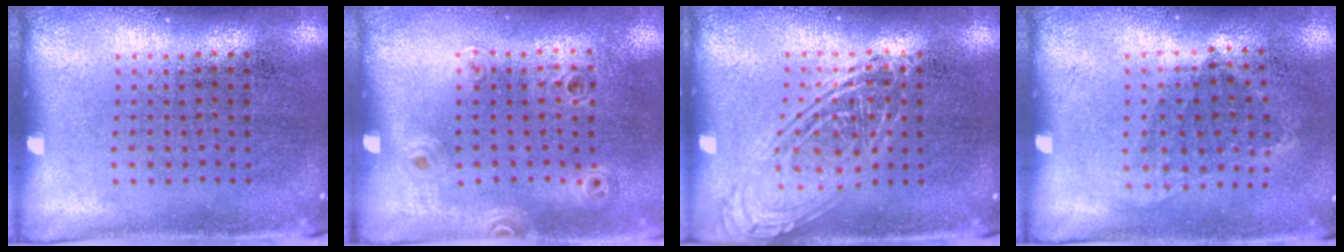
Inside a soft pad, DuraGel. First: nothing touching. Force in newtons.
{"total": 0.9, "press": 0.9, "slide": 0.2}
{"total": 2.6, "press": 2.6, "slide": 0.4}
{"total": 0.9, "press": 0.7, "slide": 0.6}